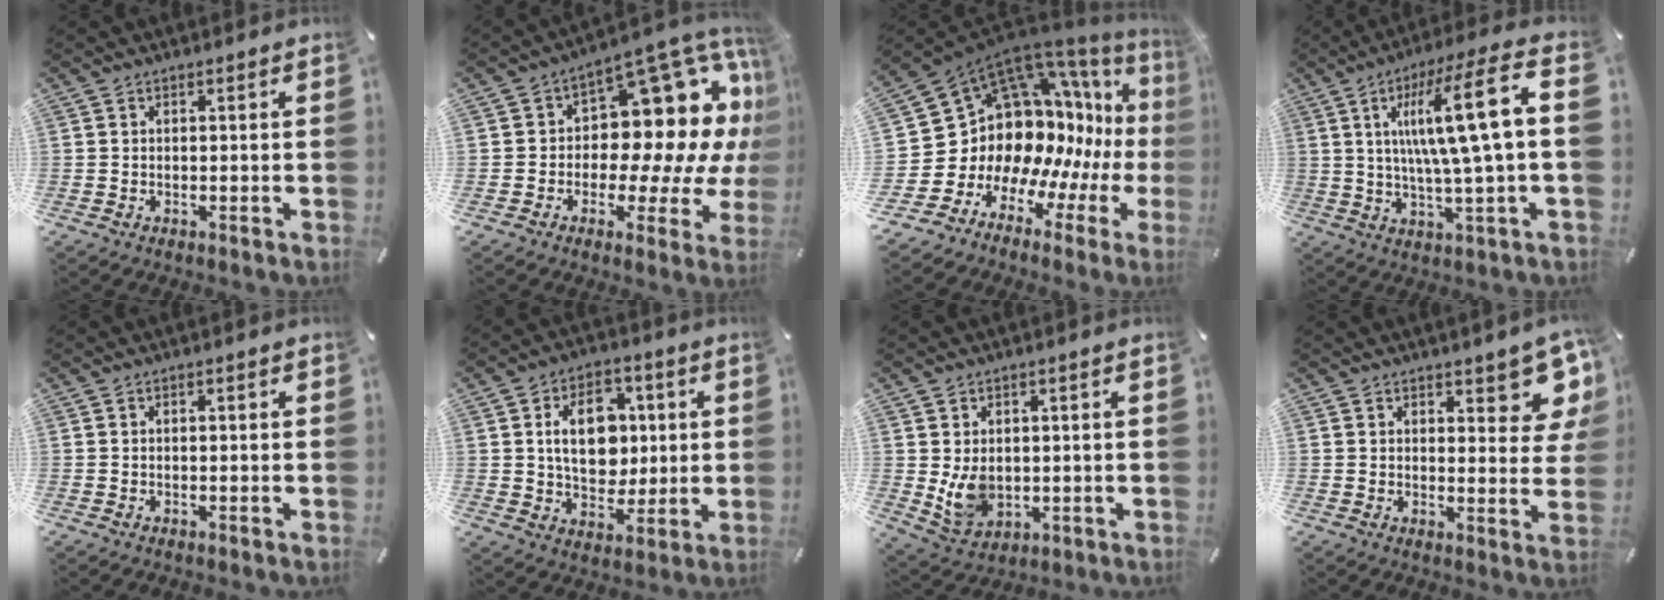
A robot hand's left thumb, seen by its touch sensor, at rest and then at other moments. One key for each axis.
{"total": 17.8, "fx": 5.6, "fy": 10.9, "fz": 12.9, "tx": -0.152, "ty": -0.071, "tz": 0.093}
{"total": 16.7, "fx": 4.6, "fy": 13.3, "fz": 8.9, "tx": -0.149, "ty": -0.106, "tz": 0.126}
{"total": 17.5, "fx": 3.6, "fy": 2.0, "fz": 17.0, "tx": -0.292, "ty": -0.005, "tz": 0.037}
{"total": 0.6, "fx": 0.0, "fy": 0.2, "fz": 0.6, "tx": -0.010, "ty": 0.001, "tz": -0.001}
{"total": 13.5, "fx": 2.1, "fy": 10.0, "fz": 8.9, "tx": -0.140, "ty": 0.006, "tz": 0.032}
{"total": 7.7, "fx": 0.6, "fy": 6.3, "fz": 4.4, "tx": -0.091, "ty": -0.007, "tz": 0.011}
{"total": 8.5, "fx": 5.8, "fy": 3.7, "fz": 5.0, "tx": -0.048, "ty": -0.043, "tz": 0.098}